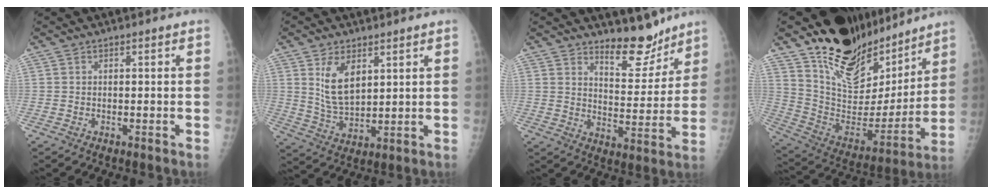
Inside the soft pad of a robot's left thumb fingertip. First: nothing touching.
{"total": 8.5, "force": [3.7, 4.5, 6.2], "torque": [-0.095, -0.025, 0.081]}
{"total": 9.1, "force": [7.9, 3.1, 3.4], "torque": [-0.020, -0.070, 0.130]}
{"total": 20.9, "force": [17.0, 9.2, 8.1], "torque": [-0.082, -0.112, 0.291]}